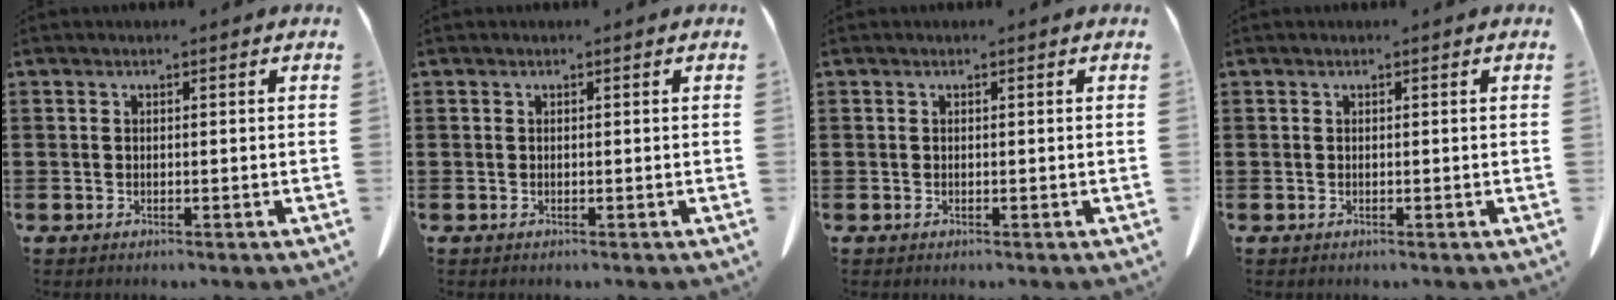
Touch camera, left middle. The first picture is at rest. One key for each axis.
{"total": 0.0}
{"total": 0.0}
{"total": 0.0}